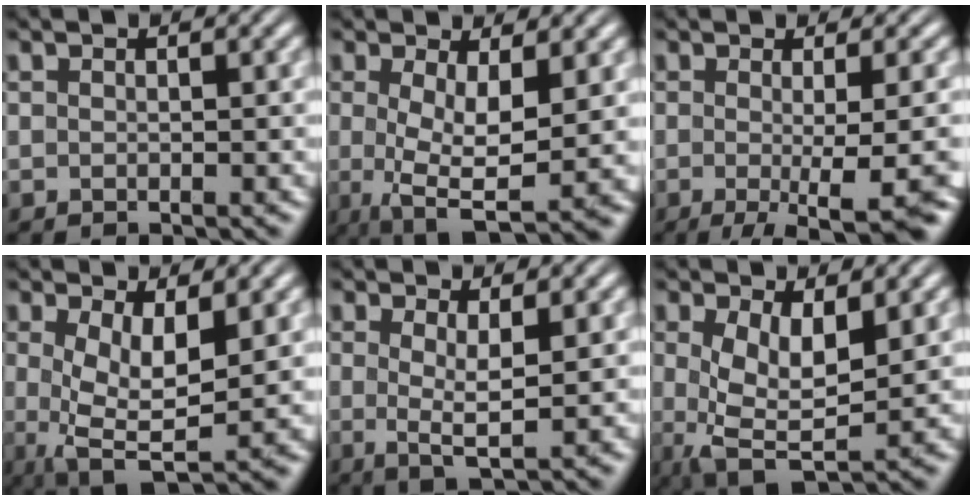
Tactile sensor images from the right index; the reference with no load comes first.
{"total": 7.8, "force": [-1.8, 3.1, 7.0], "torque": [-0.122, -0.051, -0.003]}
{"total": 7.9, "force": [-5.1, 1.7, 5.9], "torque": [-0.081, -0.038, -0.062]}
{"total": 7.7, "force": [-1.0, 3.4, 6.8], "torque": [-0.124, -0.055, 0.008]}
{"total": 3.6, "force": [0.1, 0.8, 3.5], "torque": [-0.063, -0.023, 0.011]}
{"total": 7.1, "force": [-1.1, 3.8, 5.9], "torque": [-0.123, -0.053, 0.009]}